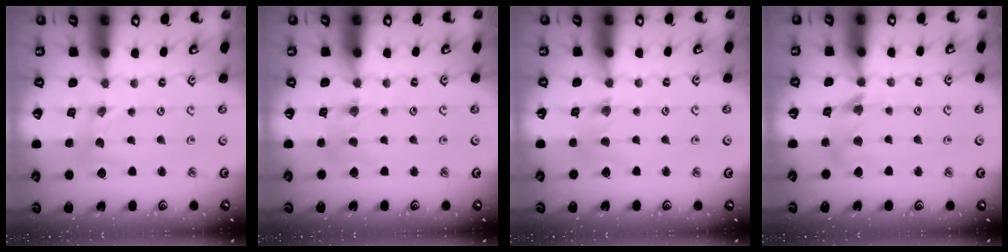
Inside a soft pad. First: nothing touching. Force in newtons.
{"total": 1.4, "press": 1.4, "slide": 0.2}
{"total": 1.2, "press": 1.2, "slide": 0.3}
{"total": 9.2, "press": 9.2, "slide": 1.2}